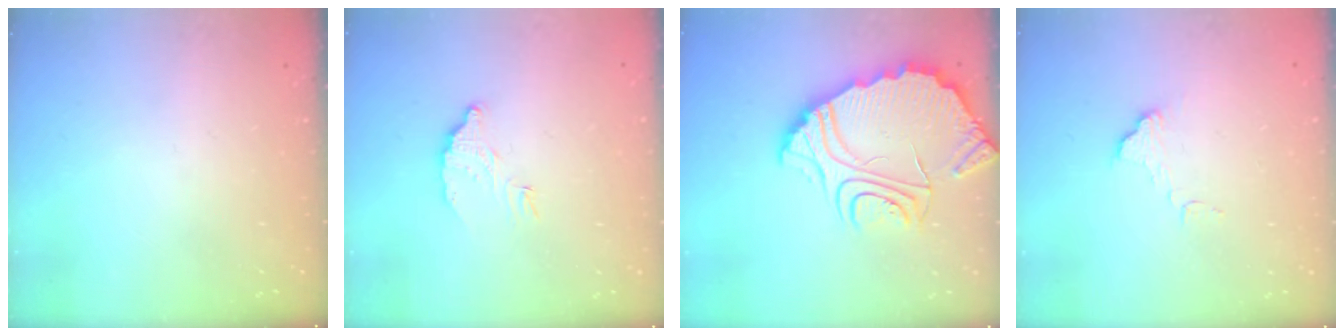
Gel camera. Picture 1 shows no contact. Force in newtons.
{"total": 6.3, "press": 6.3, "slide": 0.2}
{"total": 13.0, "press": 12.9, "slide": 1.2}
{"total": 6.2, "press": 6.1, "slide": 0.5}